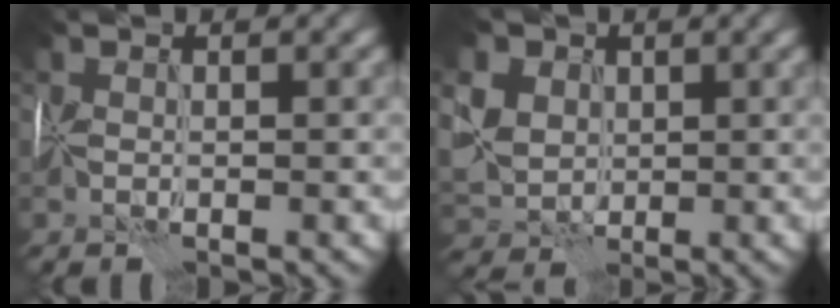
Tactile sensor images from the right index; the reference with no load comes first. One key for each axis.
{"total": 7.3, "fx": 2.0, "fy": 6.0, "fz": 3.6, "tx": -0.099, "ty": 0.024, "tz": 0.025}